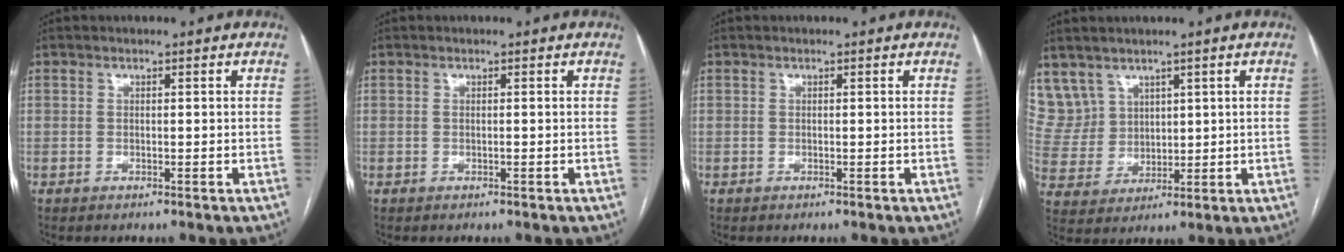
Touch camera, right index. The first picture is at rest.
{"total": 0.0}
{"total": 0.0}
{"total": 7.9, "force": [5.2, 5.9, 0.5], "torque": [-0.024, 0.024, 0.125]}